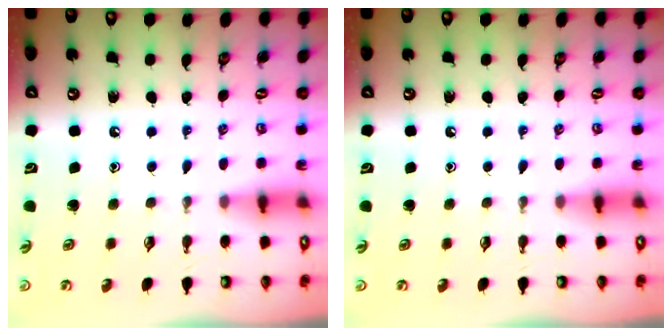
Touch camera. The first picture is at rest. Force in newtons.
{"total": 0.0}